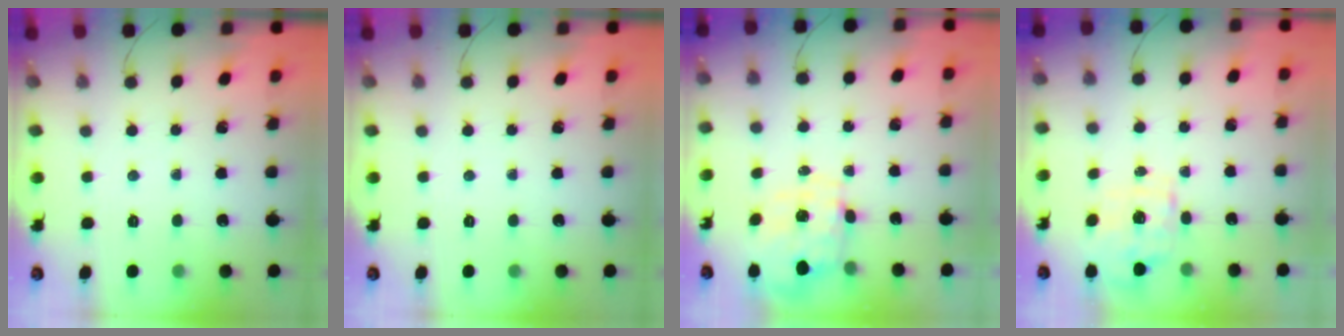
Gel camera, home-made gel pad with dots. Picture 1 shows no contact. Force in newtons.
{"total": 0.0}
{"total": 1.3, "press": 1.2, "slide": 0.5}
{"total": 1.7, "press": 1.6, "slide": 0.5}